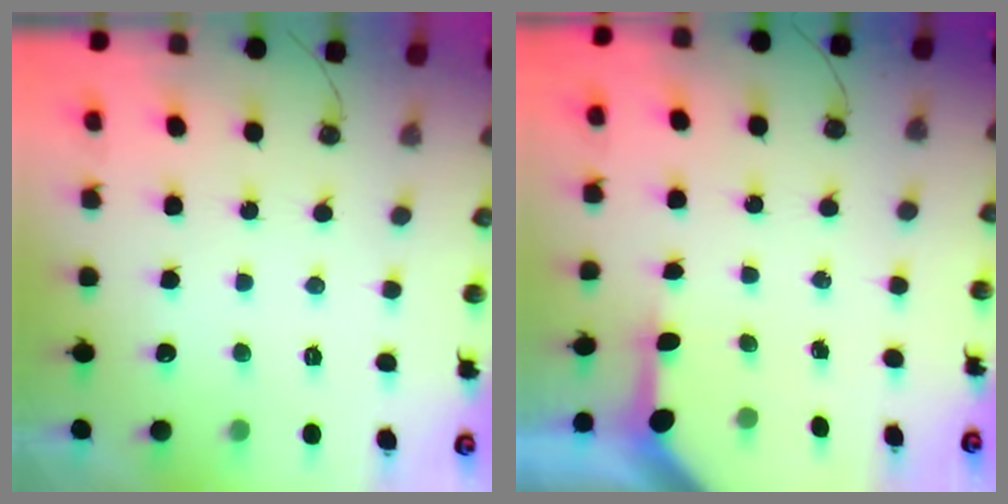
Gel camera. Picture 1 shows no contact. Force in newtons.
{"total": 3.5, "press": 3.5, "slide": 0.4}